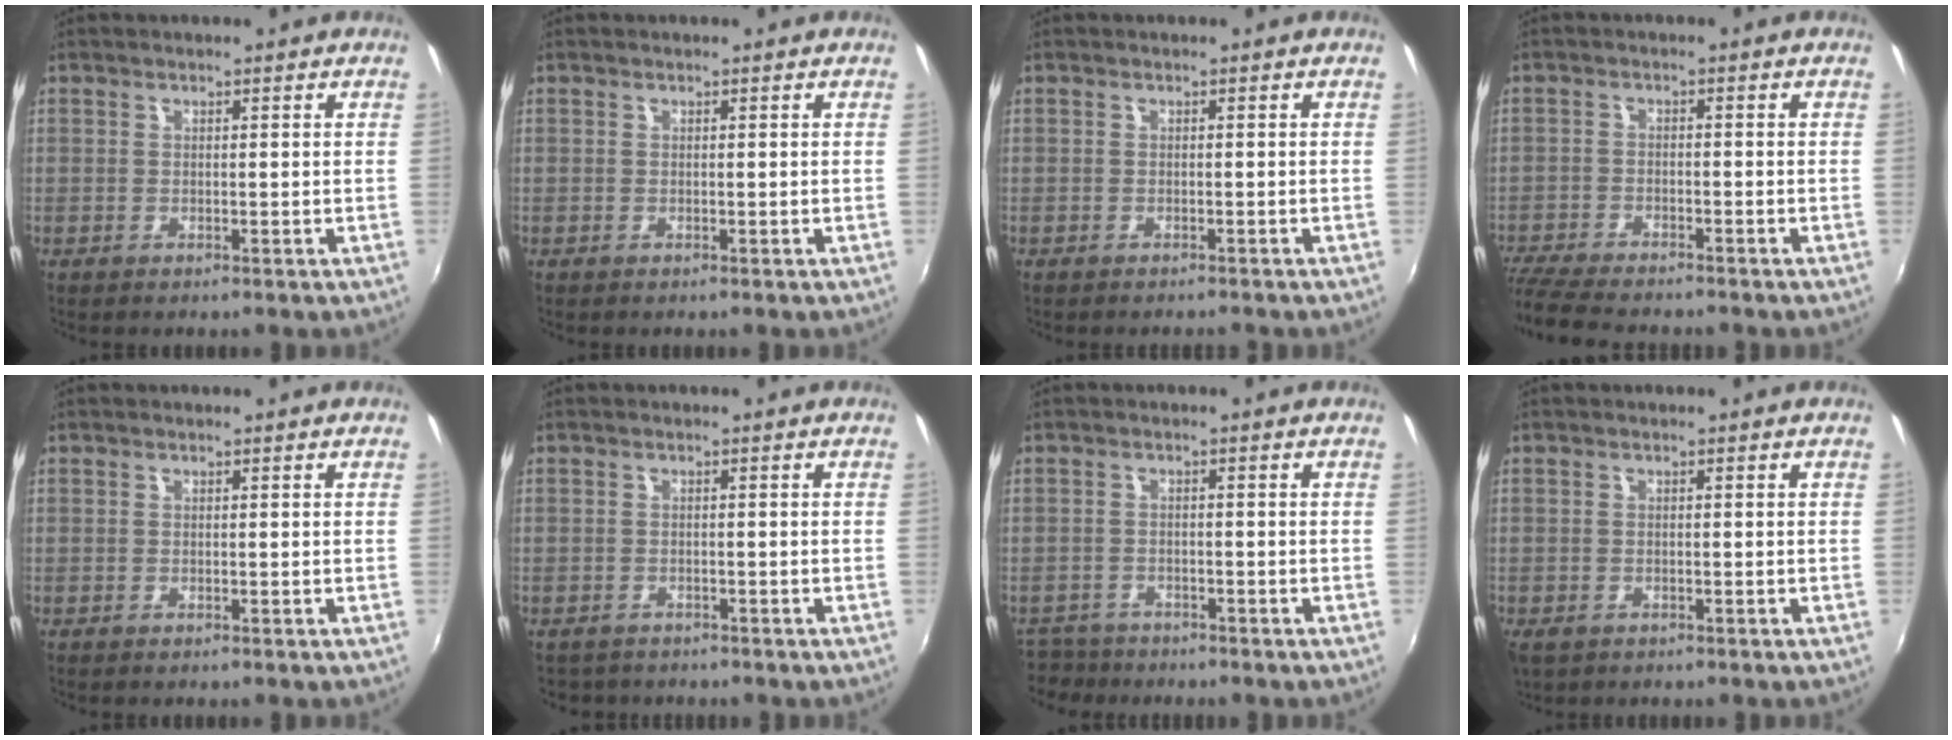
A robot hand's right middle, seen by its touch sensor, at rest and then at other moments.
{"total": 0.0}
{"total": 1.2, "force": [-1.2, 0.3, 0.2], "torque": [-0.008, -0.006, -0.016]}
{"total": 9.9, "force": [-8.9, 1.7, 4.1], "torque": [-0.113, -0.030, -0.158]}
{"total": 0.0}
{"total": 2.5, "force": [-2.1, 1.4, 0.3], "torque": [-0.013, -0.006, -0.032]}
{"total": 5.3, "force": [-4.7, 2.4, 0.5], "torque": [-0.029, -0.005, -0.083]}
{"total": 2.7, "force": [-1.5, 1.8, 1.3], "torque": [-0.028, -0.011, -0.024]}